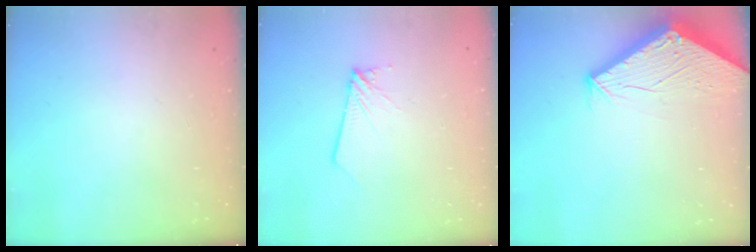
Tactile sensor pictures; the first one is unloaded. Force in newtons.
{"total": 2.1, "press": 2.1, "slide": 0.2}
{"total": 2.9, "press": 2.9, "slide": 0.1}